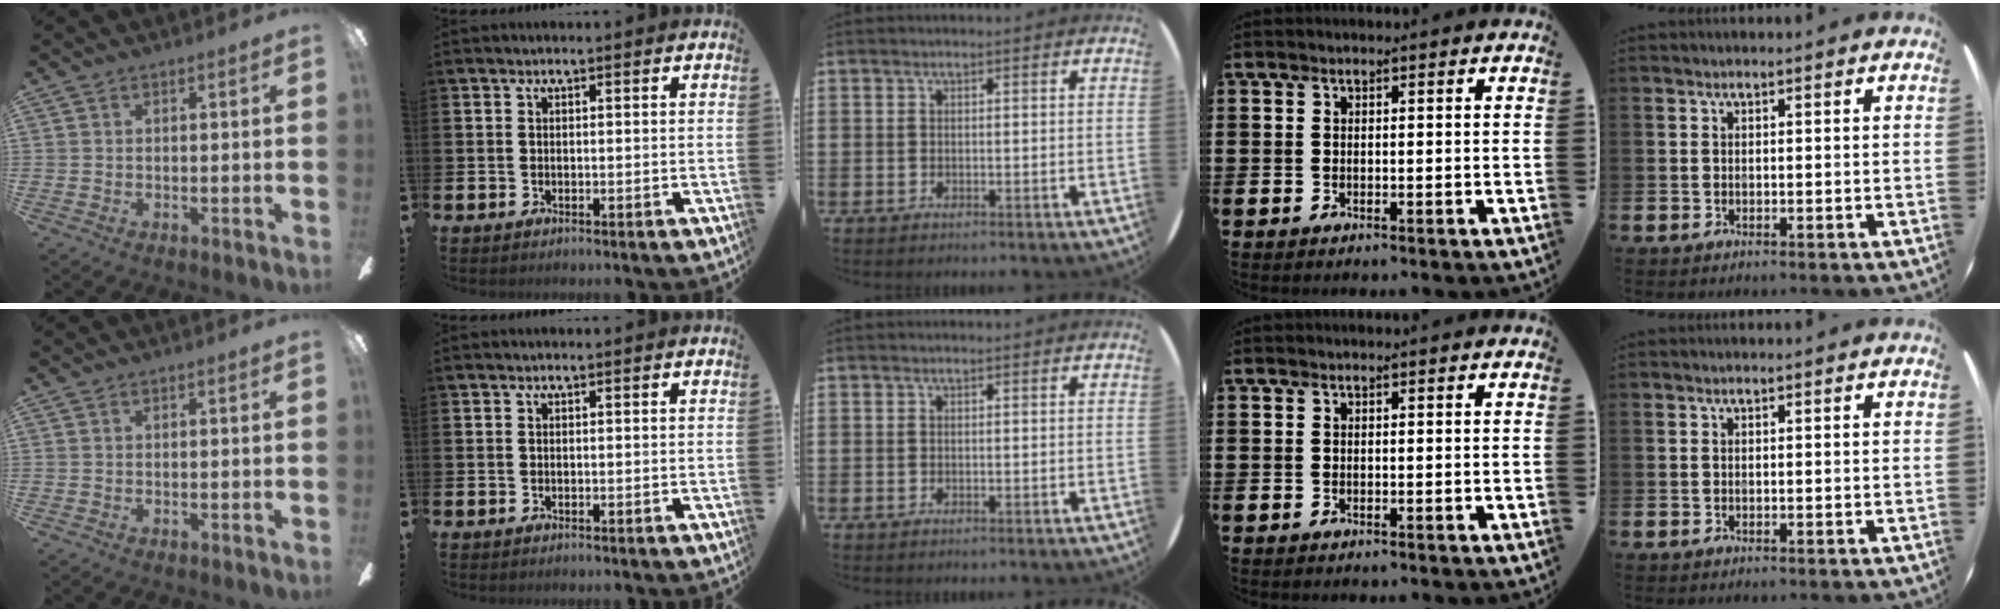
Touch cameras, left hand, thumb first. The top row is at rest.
{}